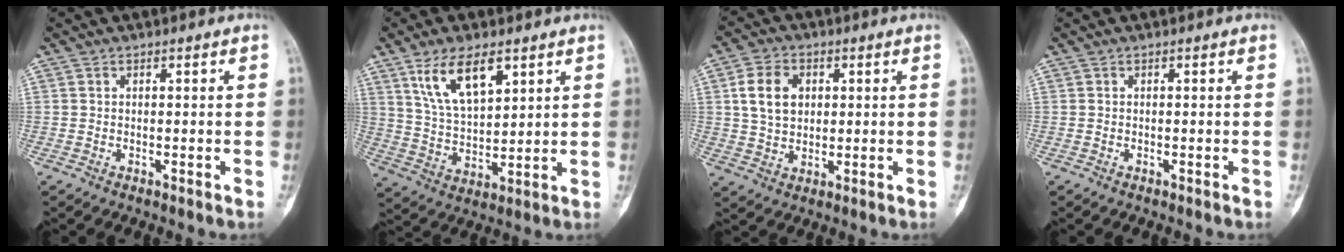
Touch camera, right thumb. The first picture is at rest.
{"total": 11.6, "force": [6.3, 5.2, 8.2], "torque": [-0.138, -0.029, 0.130]}
{"total": 8.4, "force": [2.0, 6.2, 5.4], "torque": [-0.079, 0.000, 0.036]}
{"total": 0.0}